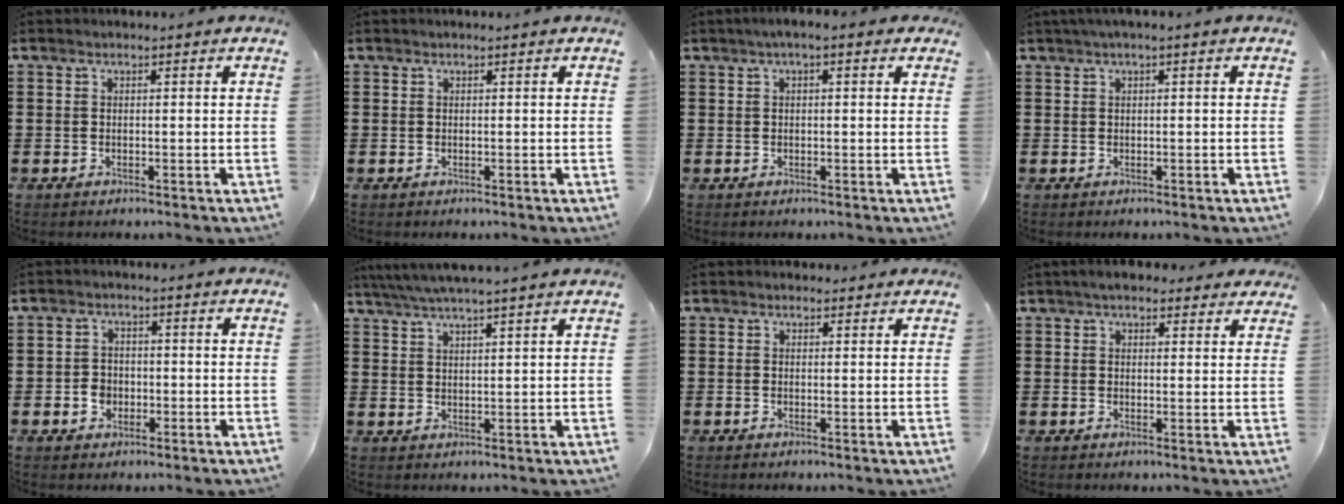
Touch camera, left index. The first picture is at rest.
{"total": 0.0}
{"total": 1.9, "force": [0.6, 0.4, 1.8], "torque": [-0.033, 0.006, 0.009]}
{"total": 1.1, "force": [0.2, 0.0, 1.1], "torque": [-0.018, -0.003, 0.005]}
{"total": 2.6, "force": [-0.9, 2.2, 1.1], "torque": [-0.026, 0.004, -0.019]}
{"total": 4.0, "force": [3.6, -0.6, 1.7], "torque": [-0.042, -0.009, 0.064]}
{"total": 0.9, "force": [0.7, 0.5, 0.2], "torque": [-0.006, 0.004, 0.013]}
{"total": 3.8, "force": [3.1, 1.3, 1.7], "torque": [-0.041, 0.004, 0.057]}